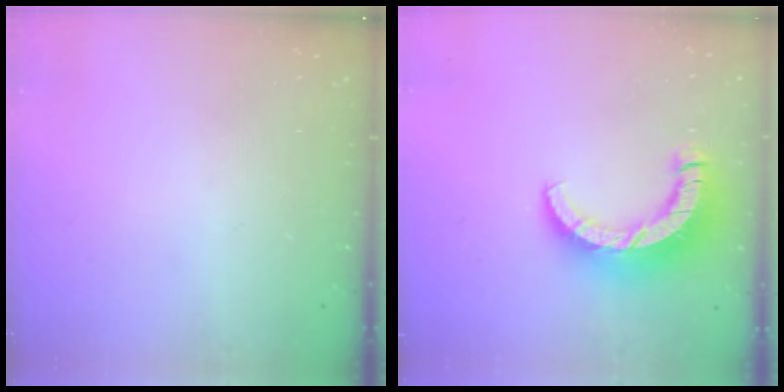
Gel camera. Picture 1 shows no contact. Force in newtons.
{"total": 12.2, "press": 12.1, "slide": 1.3}